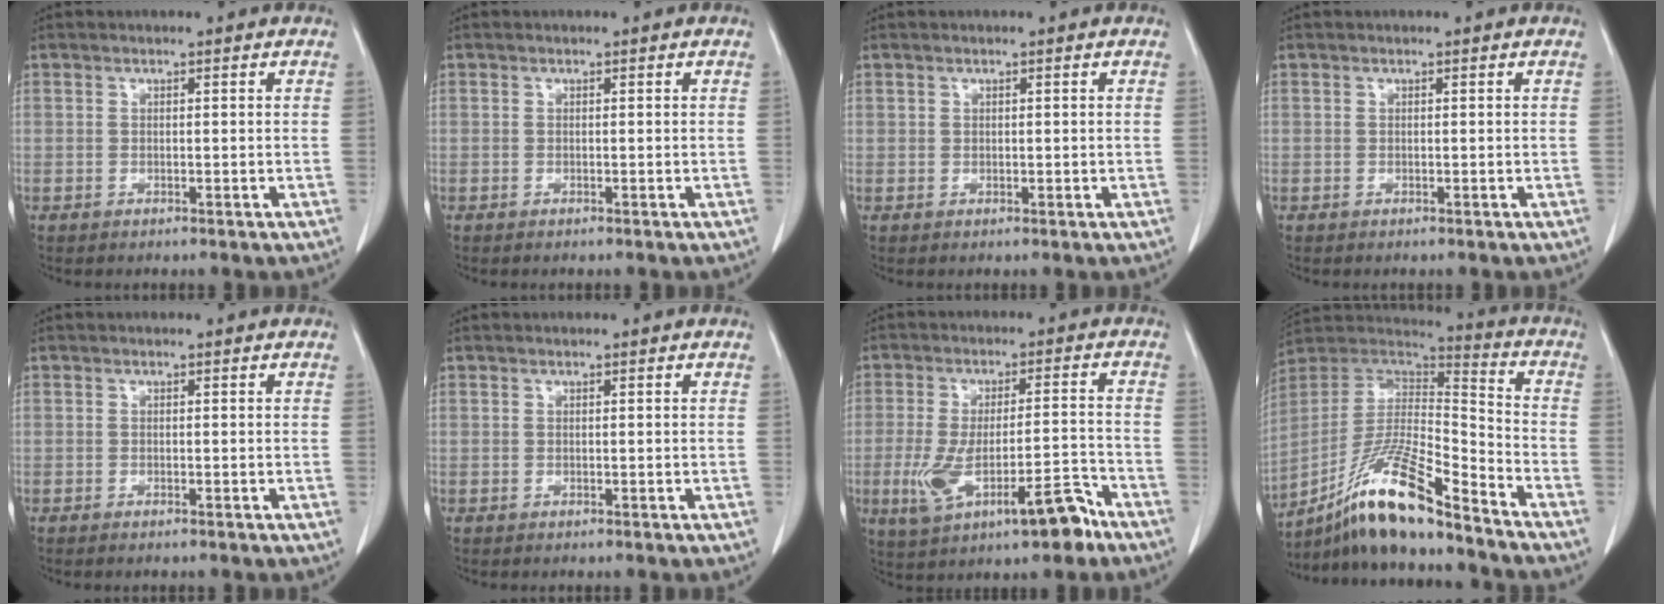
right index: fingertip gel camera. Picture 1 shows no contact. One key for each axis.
{"total": 0.0}
{"total": 0.6, "fx": 0.4, "fy": 0.4, "fz": 0.1, "tx": 0.006, "ty": -0.002, "tz": 0.005}
{"total": 0.0}
{"total": 0.8, "fx": -0.7, "fy": 0.0, "fz": 0.4, "tx": -0.011, "ty": -0.003, "tz": -0.008}
{"total": 0.0}
{"total": 12.1, "fx": -5.6, "fy": 3.5, "fz": 10.2, "tx": -0.183, "ty": 0.010, "tz": -0.078}
{"total": 17.6, "fx": -12.9, "fy": 2.0, "fz": 11.8, "tx": -0.236, "ty": -0.003, "tz": -0.236}